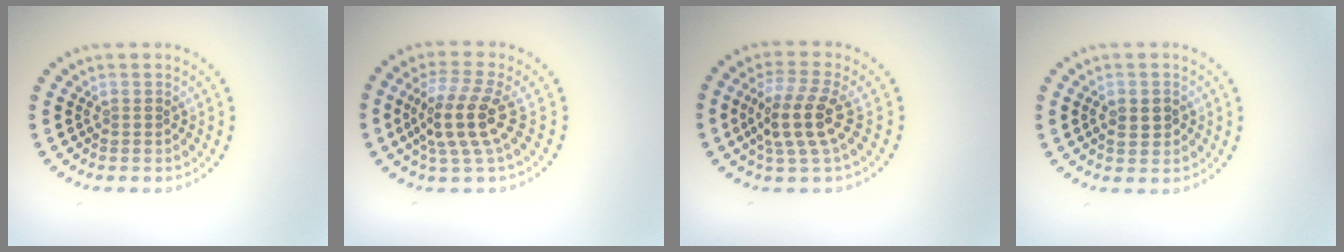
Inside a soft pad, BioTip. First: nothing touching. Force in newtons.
{"total": 4.4, "press": 3.8, "slide": 2.3}
{"total": 4.2, "press": 3.7, "slide": 2.1}
{"total": 2.2, "press": 2.2, "slide": 0.1}